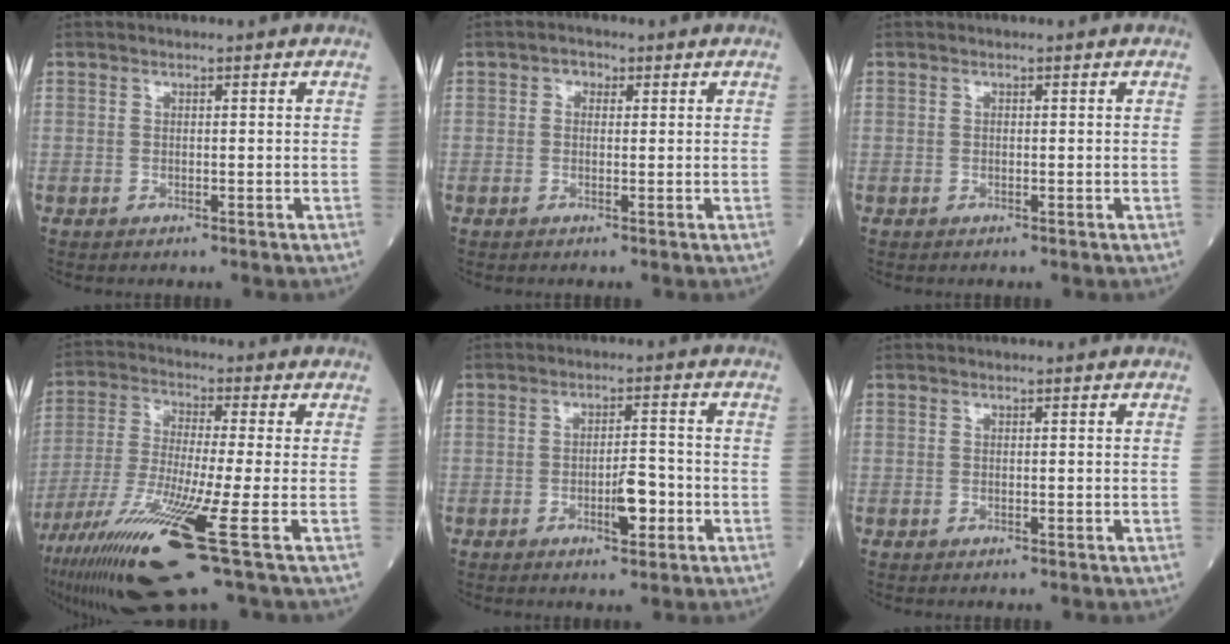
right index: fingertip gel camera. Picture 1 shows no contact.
{"total": 1.3, "force": [0.3, 1.1, 0.7], "torque": [-0.010, 0.008, -0.003]}
{"total": 0.0}
{"total": 16.7, "force": [-8.3, -0.2, 14.5], "torque": [-0.286, -0.050, -0.152]}
{"total": 4.6, "force": [-1.7, 1.3, 4.1], "torque": [-0.061, 0.004, -0.024]}
{"total": 0.0}